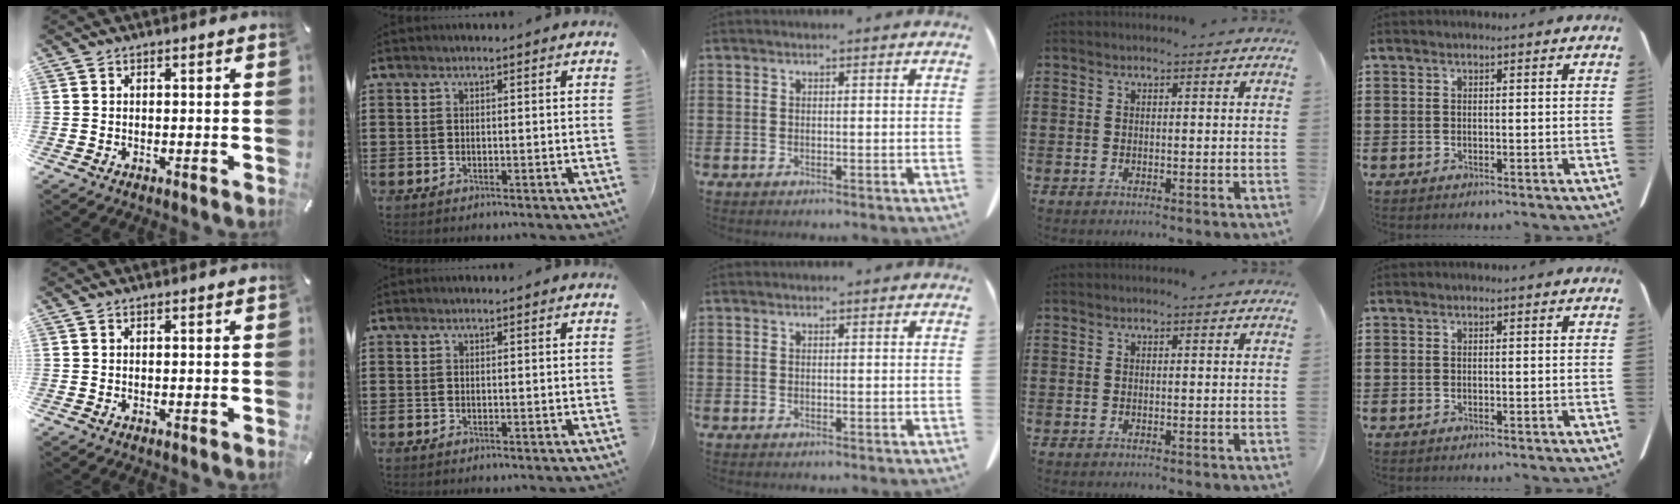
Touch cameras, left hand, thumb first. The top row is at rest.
{}